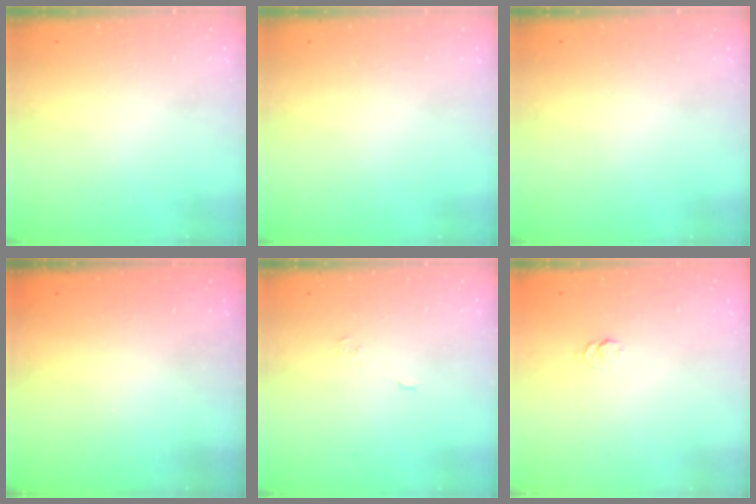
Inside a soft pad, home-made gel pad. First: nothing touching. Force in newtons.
{"total": 0.0}
{"total": 0.0}
{"total": 2.1, "press": 2.0, "slide": 0.7}
{"total": 2.1, "press": 2.1, "slide": 0.3}
{"total": 2.4, "press": 2.0, "slide": 1.4}